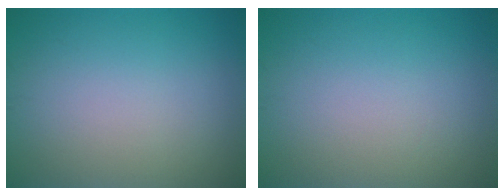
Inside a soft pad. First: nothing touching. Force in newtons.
{"total": 0.0}